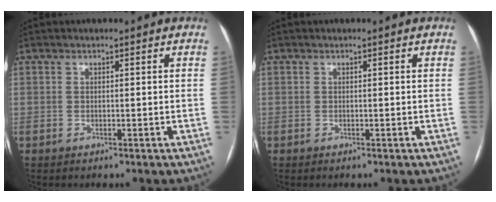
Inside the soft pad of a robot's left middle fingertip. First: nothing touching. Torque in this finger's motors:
{"motor_torque": [0.03, 0.03, 0.01, 0.00]}